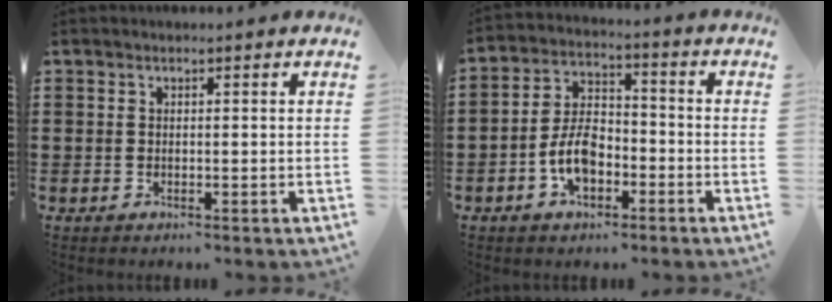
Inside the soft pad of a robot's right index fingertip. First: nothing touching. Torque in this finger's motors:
{"motor_torque": [2.14, 0.00, 0.27, 0.08]}